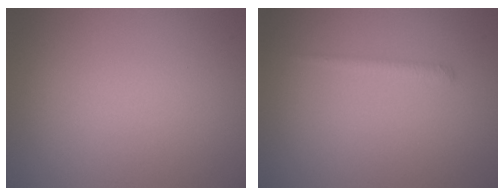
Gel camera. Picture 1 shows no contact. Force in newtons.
{"total": 0.9, "press": 0.9, "slide": 0.1}